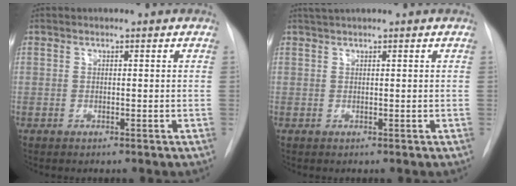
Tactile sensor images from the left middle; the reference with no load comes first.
{"total": 1.3, "force": [1.0, -0.3, 0.7], "torque": [-0.014, 0.011, 0.023]}